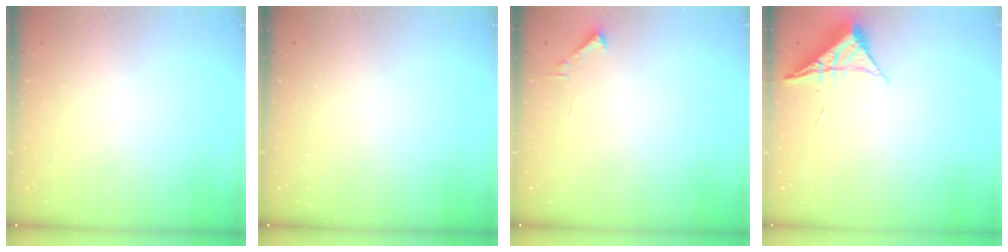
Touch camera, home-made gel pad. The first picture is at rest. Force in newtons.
{"total": 0.0}
{"total": 1.7, "press": 1.7, "slide": 0.2}
{"total": 6.6, "press": 6.6, "slide": 0.2}